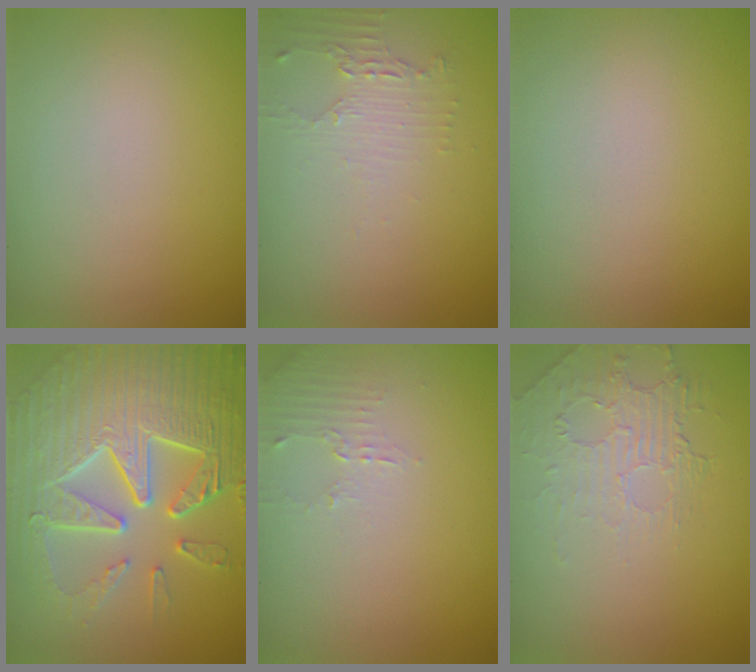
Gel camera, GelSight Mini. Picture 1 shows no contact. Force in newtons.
{"total": 1.9, "press": 1.3, "slide": 1.4}
{"total": 0.0}
{"total": 9.8, "press": 6.6, "slide": 7.2}
{"total": 1.4, "press": 1.4, "slide": 0.4}
{"total": 2.0, "press": 0.9, "slide": 1.8}